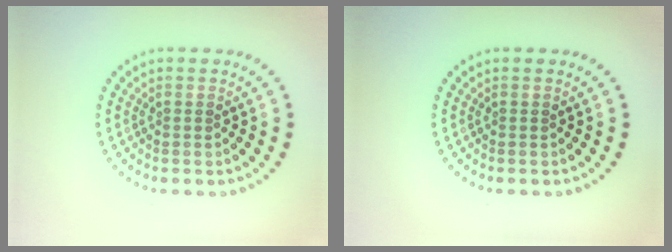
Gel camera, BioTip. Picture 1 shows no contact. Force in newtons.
{"total": 0.0}